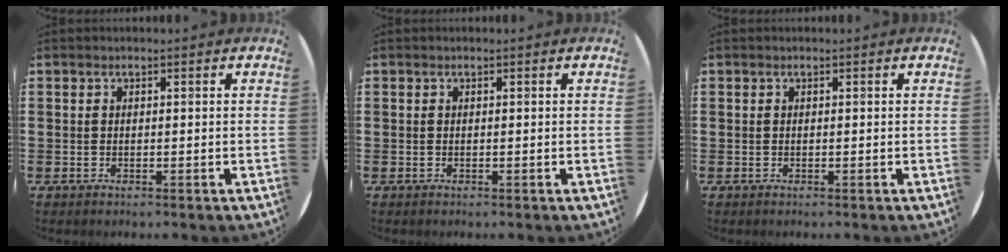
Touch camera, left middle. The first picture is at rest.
{"total": 0.0}
{"total": 0.0}